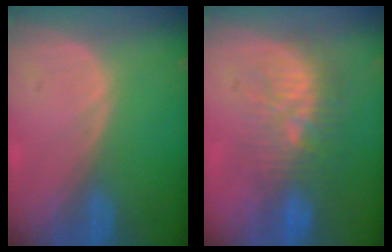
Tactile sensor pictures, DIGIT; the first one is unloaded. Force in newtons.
{"total": 9.3, "press": 8.9, "slide": 2.5}